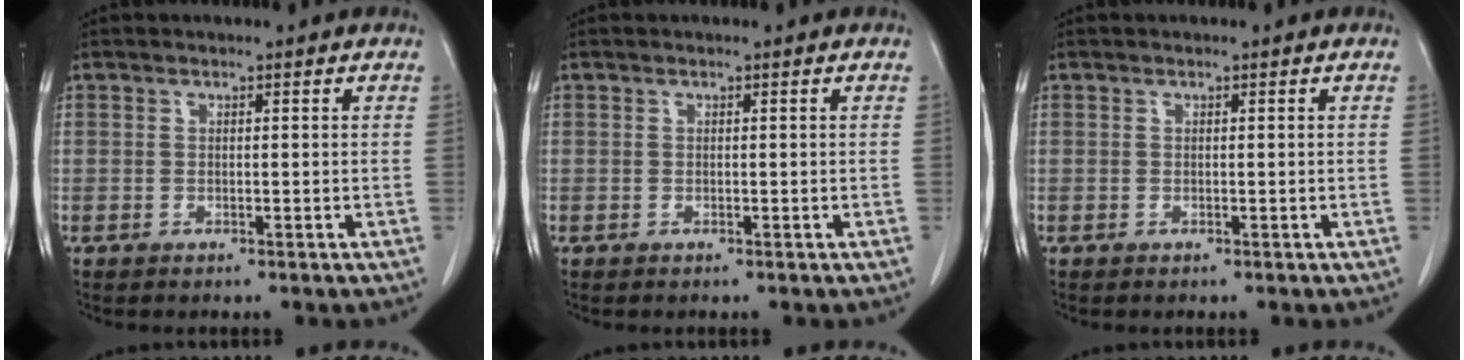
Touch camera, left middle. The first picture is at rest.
{"total": 0.0}
{"total": 0.0}